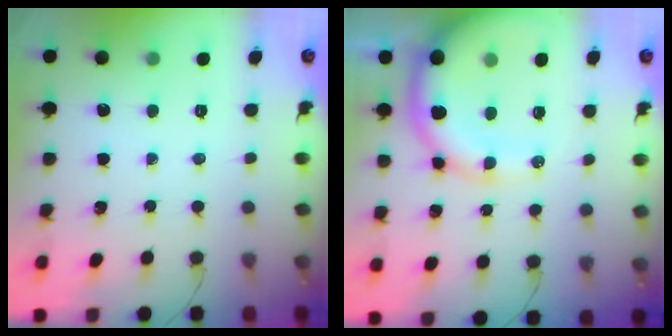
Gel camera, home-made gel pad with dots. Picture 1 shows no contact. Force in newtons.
{"total": 14.7, "press": 14.3, "slide": 3.3}